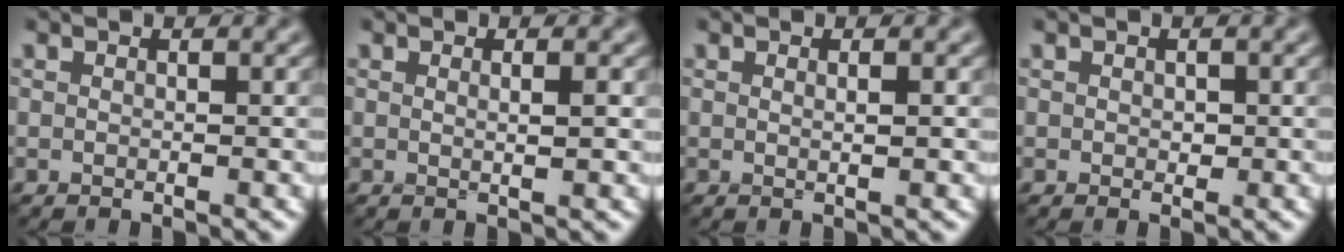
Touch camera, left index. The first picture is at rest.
{"total": 1.5, "force": [0.3, 0.4, 1.5], "torque": [-0.018, 0.002, 0.000]}
{"total": 1.1, "force": [0.2, 0.3, 1.0], "torque": [-0.010, 0.003, 0.000]}
{"total": 0.6, "force": [0.1, 0.4, 0.4], "torque": [-0.003, -0.002, 0.001]}